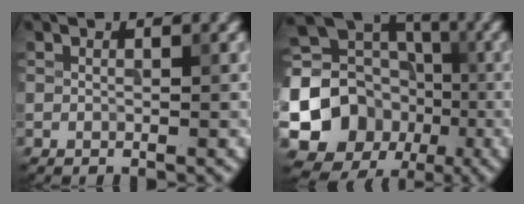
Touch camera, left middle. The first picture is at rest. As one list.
[{"total": 12.5, "force": [-2.6, 11.0, 5.2], "torque": [-0.113, -0.022, -0.056]}]